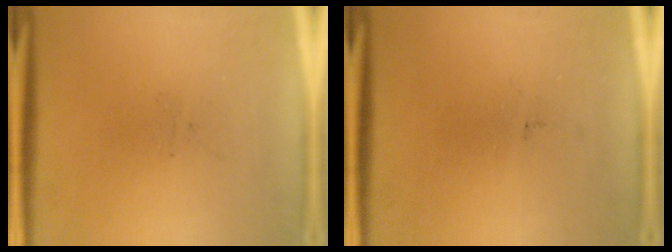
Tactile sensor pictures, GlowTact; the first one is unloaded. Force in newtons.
{"total": 0.0}